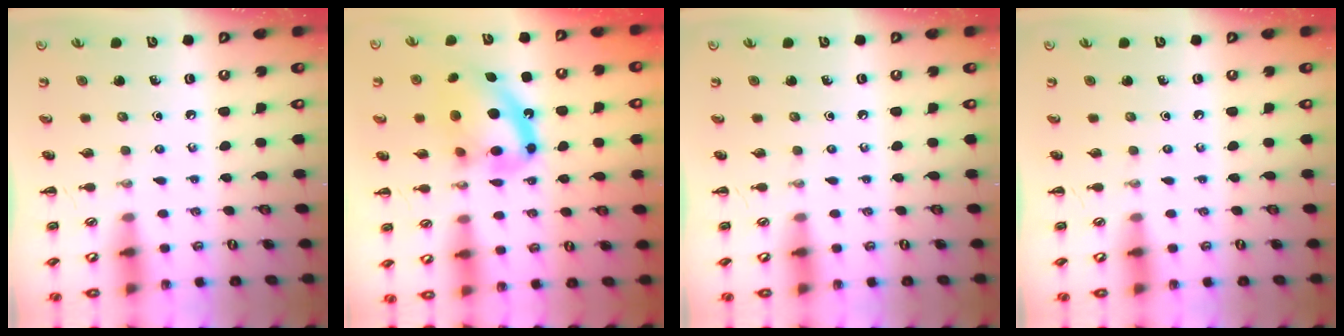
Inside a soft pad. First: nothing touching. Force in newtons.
{"total": 15.0, "press": 14.4, "slide": 4.1}
{"total": 0.0}
{"total": 0.0}